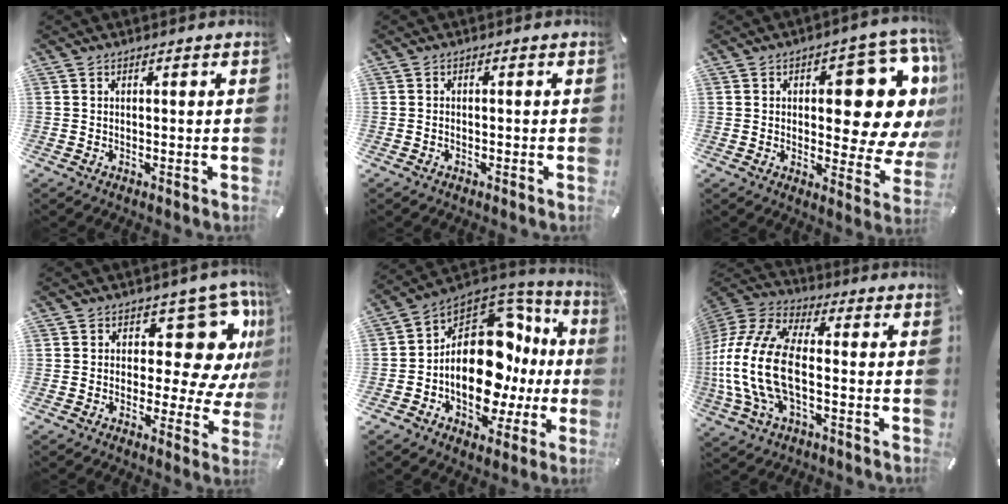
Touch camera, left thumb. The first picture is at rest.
{"total": 1.0, "force": [-0.7, 0.5, 0.6], "torque": [-0.014, 0.000, -0.014]}
{"total": 19.7, "force": [6.5, 8.5, 16.6], "torque": [-0.189, -0.070, 0.100]}
{"total": 17.5, "force": [6.1, 9.3, 13.5], "torque": [-0.161, -0.050, 0.100]}
{"total": 19.9, "force": [-0.6, 12.9, 15.1], "torque": [-0.258, -0.026, -0.005]}
{"total": 17.5, "force": [-2.8, 9.6, 14.4], "torque": [-0.321, -0.004, -0.050]}